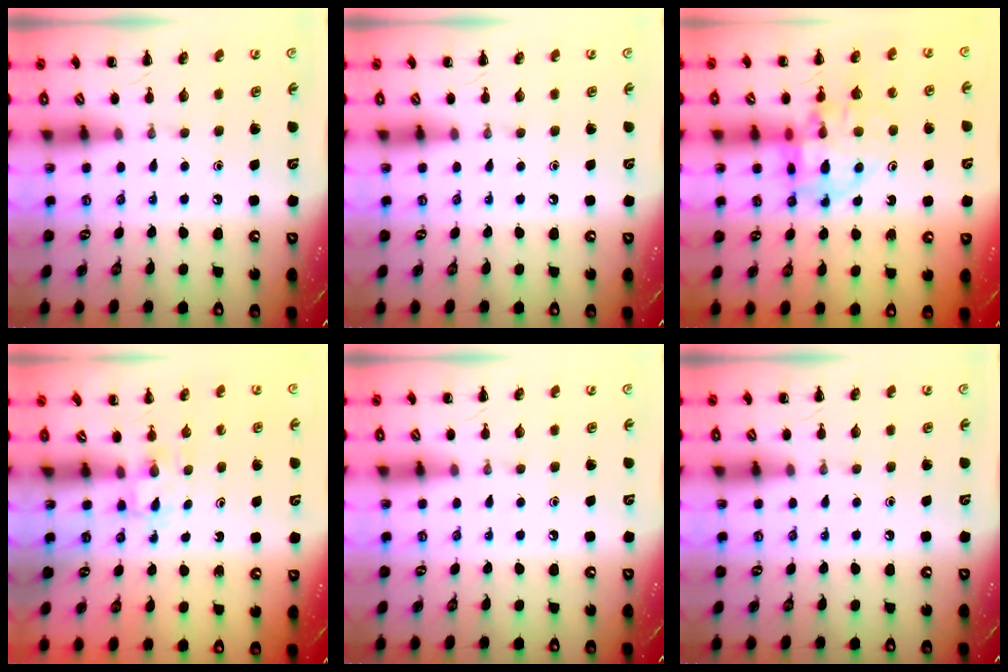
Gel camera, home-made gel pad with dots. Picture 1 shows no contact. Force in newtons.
{"total": 0.0}
{"total": 13.7, "press": 13.3, "slide": 3.3}
{"total": 2.3, "press": 2.1, "slide": 0.9}
{"total": 0.0}
{"total": 0.0}